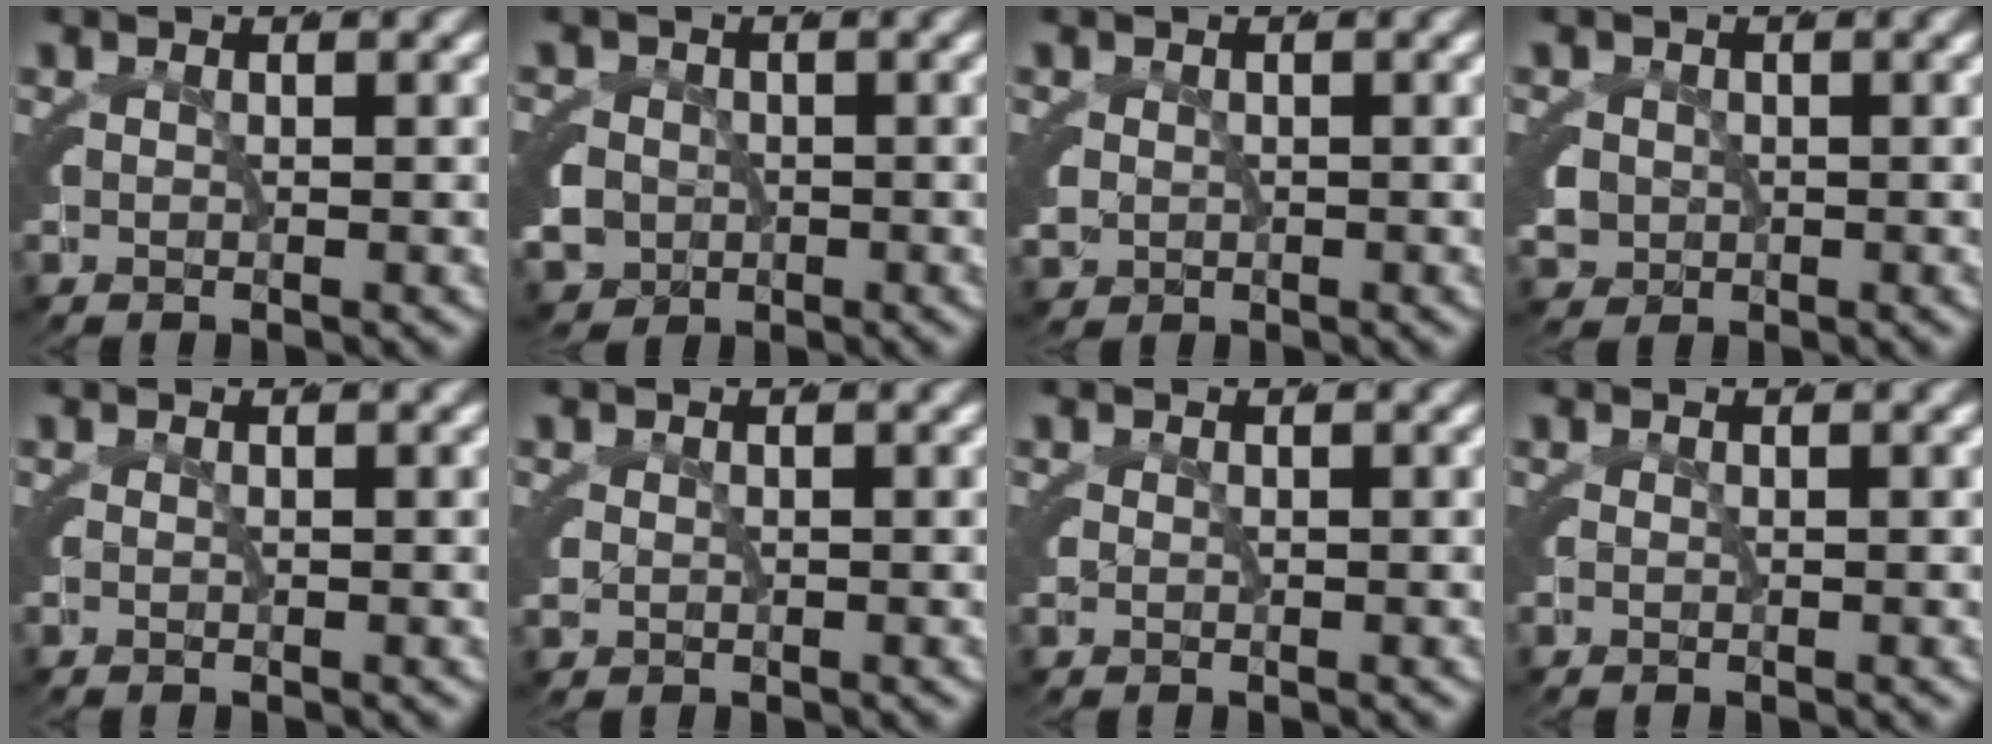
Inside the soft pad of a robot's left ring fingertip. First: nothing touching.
{"total": 5.8, "force": [-1.5, 5.1, 2.2], "torque": [-0.054, -0.031, -0.018]}
{"total": 2.3, "force": [-0.3, 2.1, 0.9], "torque": [-0.035, -0.020, 0.005]}
{"total": 2.4, "force": [-0.1, 2.1, 1.1], "torque": [-0.032, -0.012, 0.005]}
{"total": 0.0}
{"total": 1.2, "force": [0.0, 1.1, 0.5], "torque": [-0.021, -0.013, 0.008]}
{"total": 0.0}
{"total": 0.0}